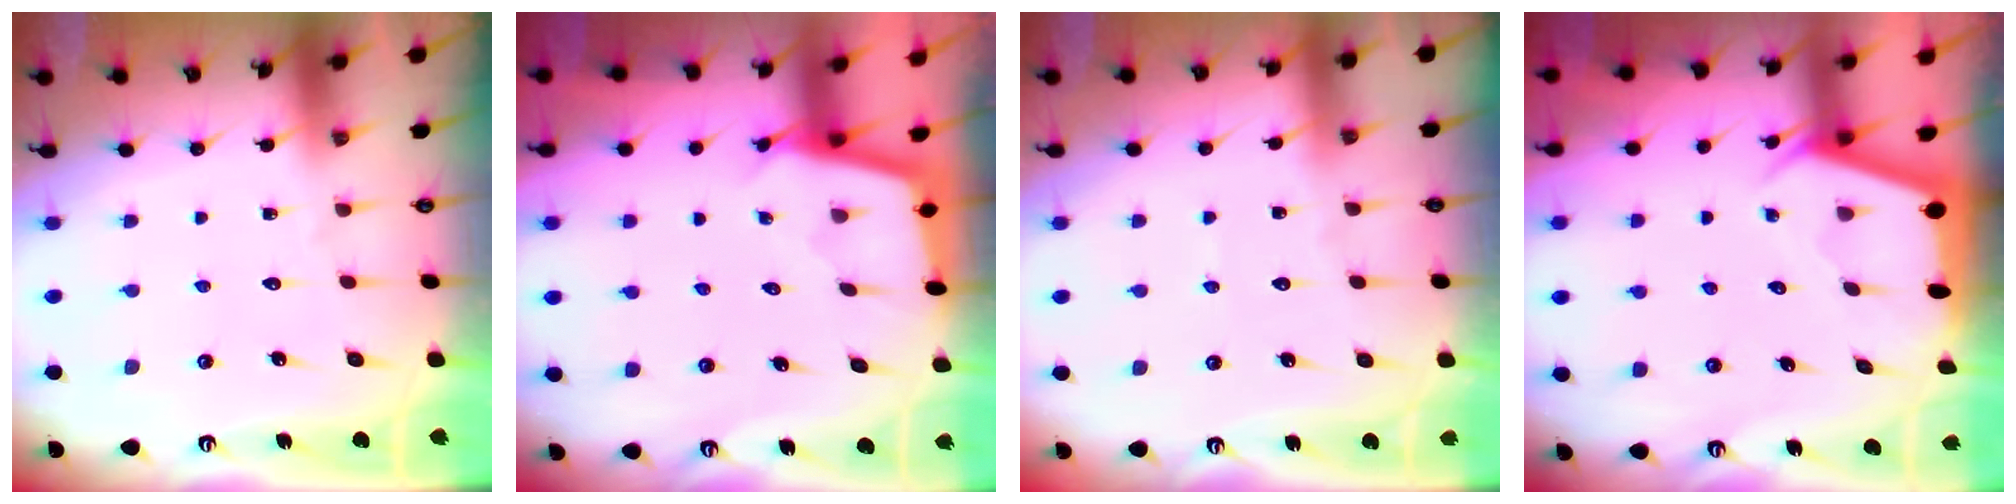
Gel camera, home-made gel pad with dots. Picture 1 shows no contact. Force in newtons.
{"total": 2.3, "press": 2.3, "slide": 0.2}
{"total": 3.0, "press": 3.0, "slide": 0.2}
{"total": 2.3, "press": 2.3, "slide": 0.3}